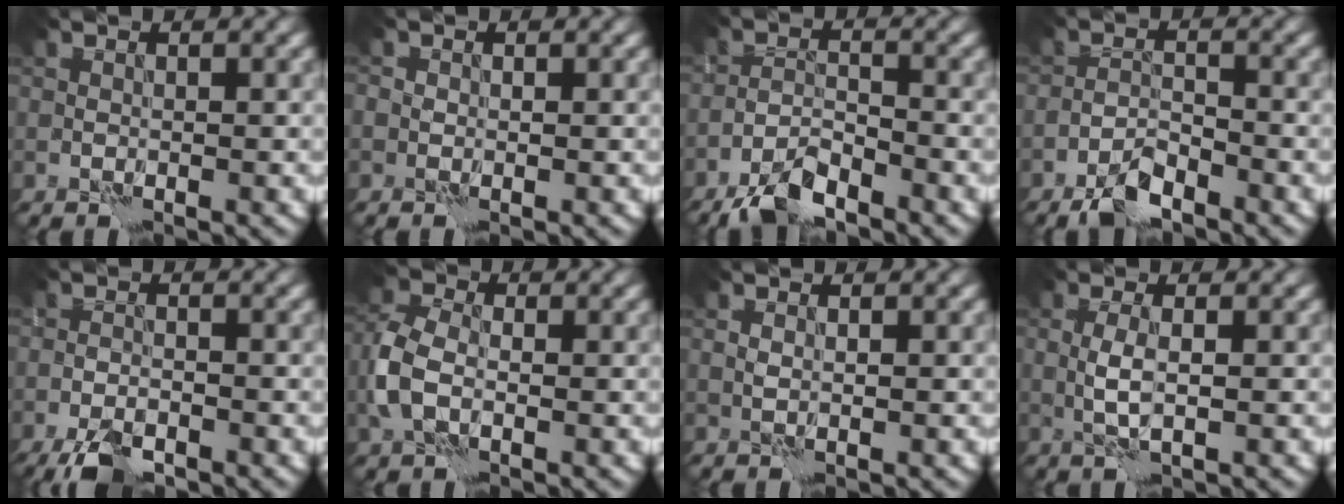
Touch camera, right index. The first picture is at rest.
{"total": 0.6, "force": [-0.1, 0.6, 0.1], "torque": [0.002, -0.001, -0.002]}
{"total": 4.6, "force": [-3.7, 1.3, 2.4], "torque": [-0.047, -0.001, -0.077]}
{"total": 3.3, "force": [-2.6, 1.1, 1.8], "torque": [-0.035, 0.003, -0.057]}
{"total": 4.2, "force": [-3.1, 1.5, 2.4], "torque": [-0.044, -0.007, -0.063]}
{"total": 4.1, "force": [-1.1, 2.7, 2.9], "torque": [-0.079, 0.007, -0.034]}
{"total": 0.6, "force": [0.3, 0.2, 0.4], "torque": [-0.012, 0.001, 0.006]}
{"total": 2.1, "force": [0.1, 0.6, 2.0], "torque": [-0.049, 0.000, 0.002]}